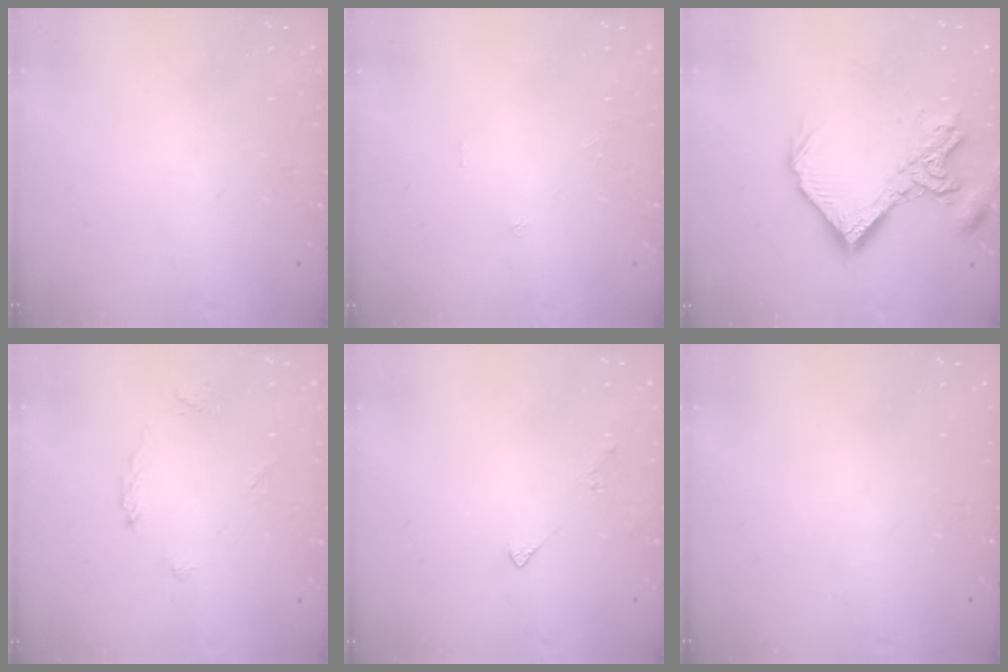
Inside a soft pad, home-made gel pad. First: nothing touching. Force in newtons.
{"total": 0.0}
{"total": 20.3, "press": 20.2, "slide": 2.2}
{"total": 2.7, "press": 2.7, "slide": 0.2}
{"total": 2.8, "press": 2.8, "slide": 0.5}
{"total": 0.0}